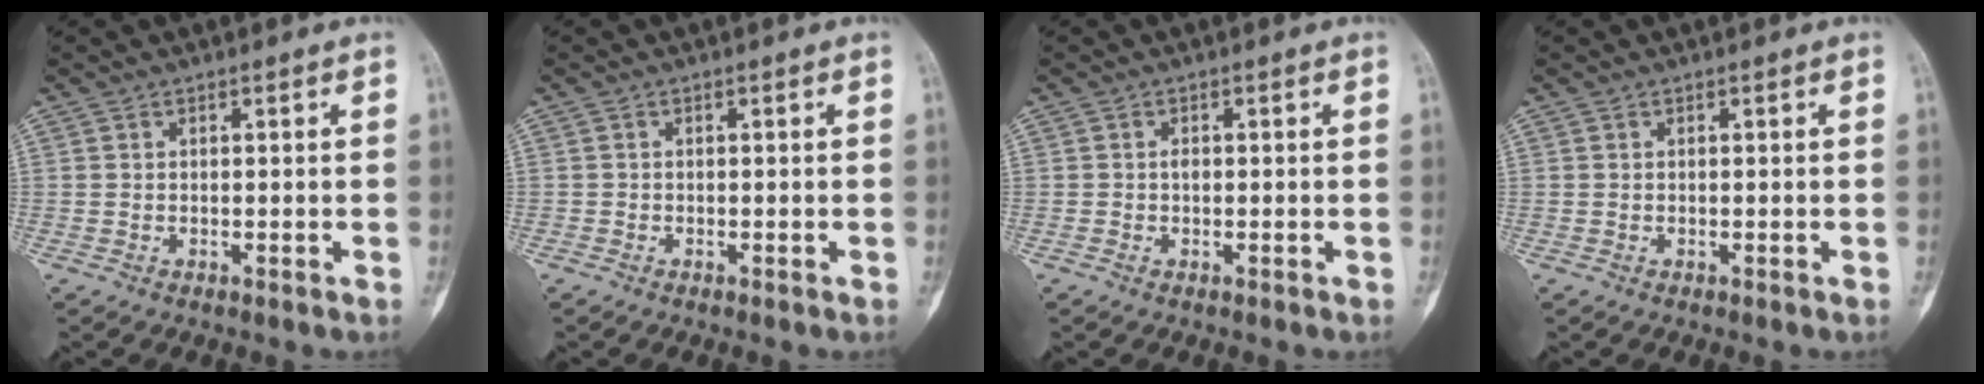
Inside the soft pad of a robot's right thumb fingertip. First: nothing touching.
{"total": 0.0}
{"total": 1.0, "force": [-0.1, 0.6, 0.8], "torque": [-0.010, 0.002, -0.003]}
{"total": 0.0}